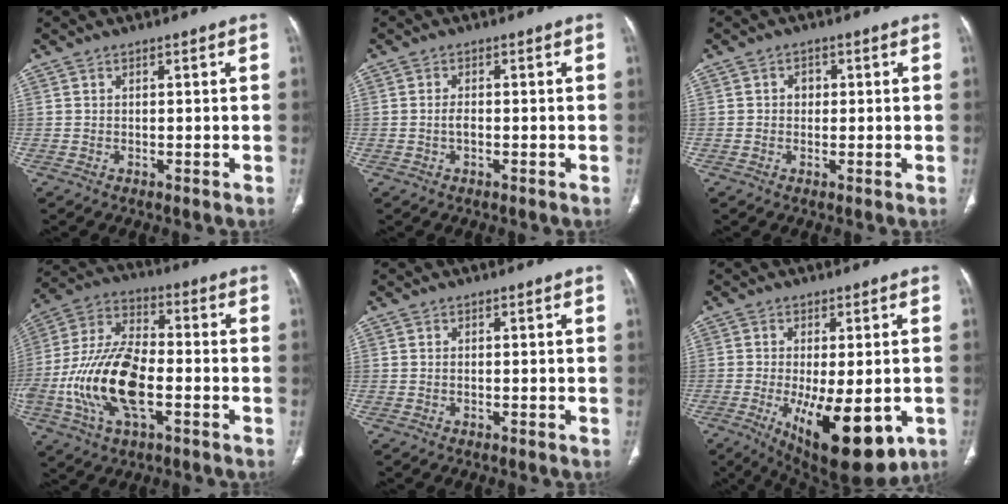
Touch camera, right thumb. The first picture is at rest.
{"total": 1.5, "force": [-0.4, 0.8, 1.2], "torque": [-0.024, 0.004, -0.007]}
{"total": 1.9, "force": [0.1, 1.7, 1.0], "torque": [-0.003, 0.004, -0.001]}
{"total": 18.8, "force": [-4.8, 9.1, 15.8], "torque": [-0.329, 0.026, -0.087]}
{"total": 0.0}
{"total": 16.8, "force": [-5.6, 6.7, 14.3], "torque": [-0.201, -0.018, -0.064]}